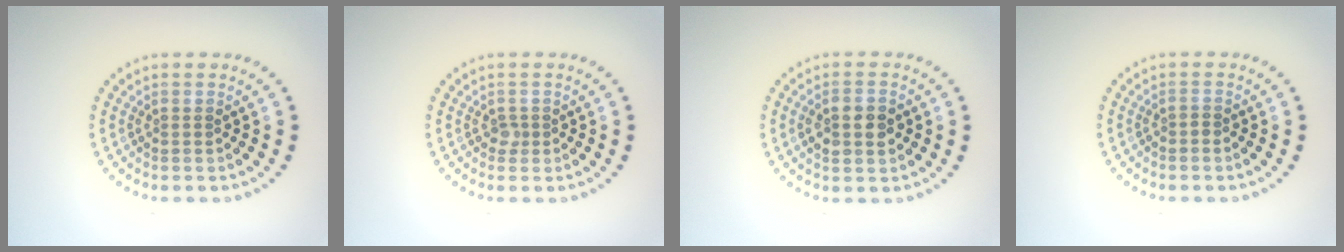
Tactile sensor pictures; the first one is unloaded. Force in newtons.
{"total": 0.8, "press": 0.6, "slide": 0.6}
{"total": 2.7, "press": 2.7, "slide": 0.3}
{"total": 0.5, "press": 0.2, "slide": 0.5}